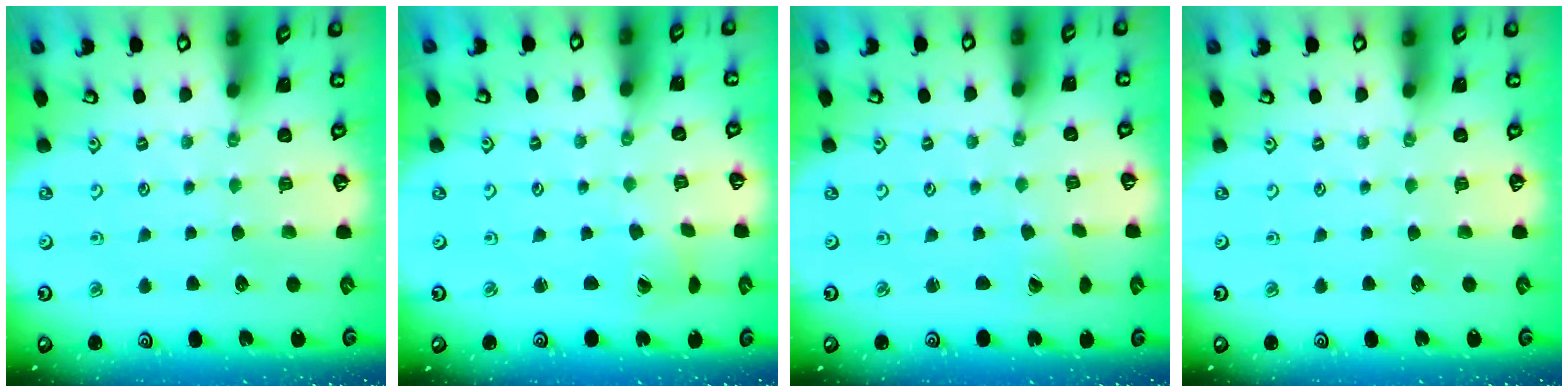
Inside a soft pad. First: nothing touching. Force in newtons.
{"total": 1.0, "press": 1.0, "slide": 0.1}
{"total": 0.0}
{"total": 0.0}